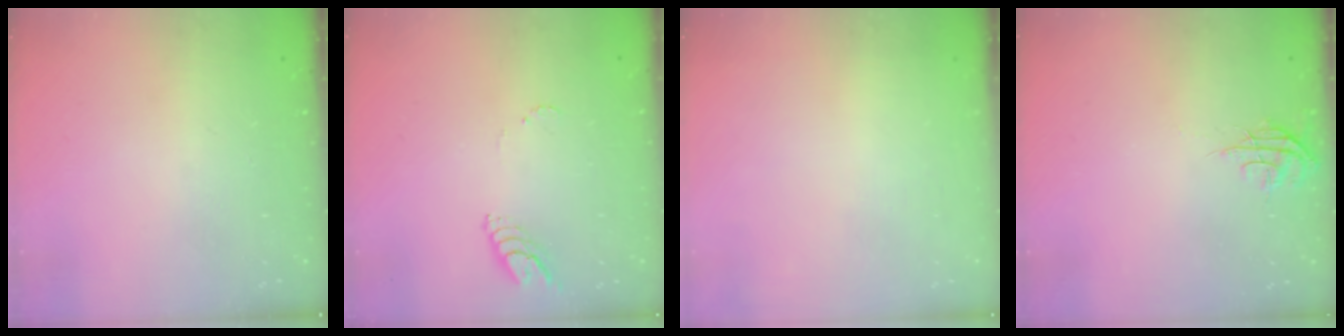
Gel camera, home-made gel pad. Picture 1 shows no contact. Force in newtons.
{"total": 5.9, "press": 5.9, "slide": 0.3}
{"total": 0.0}
{"total": 5.5, "press": 5.4, "slide": 0.6}